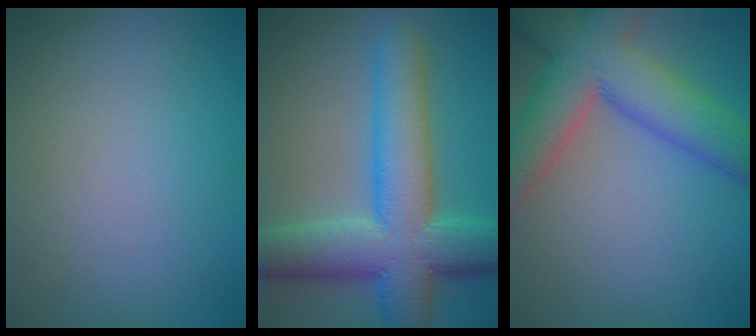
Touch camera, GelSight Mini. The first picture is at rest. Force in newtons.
{"total": 10.0, "press": 10.0, "slide": 0.5}
{"total": 9.9, "press": 9.9, "slide": 0.5}